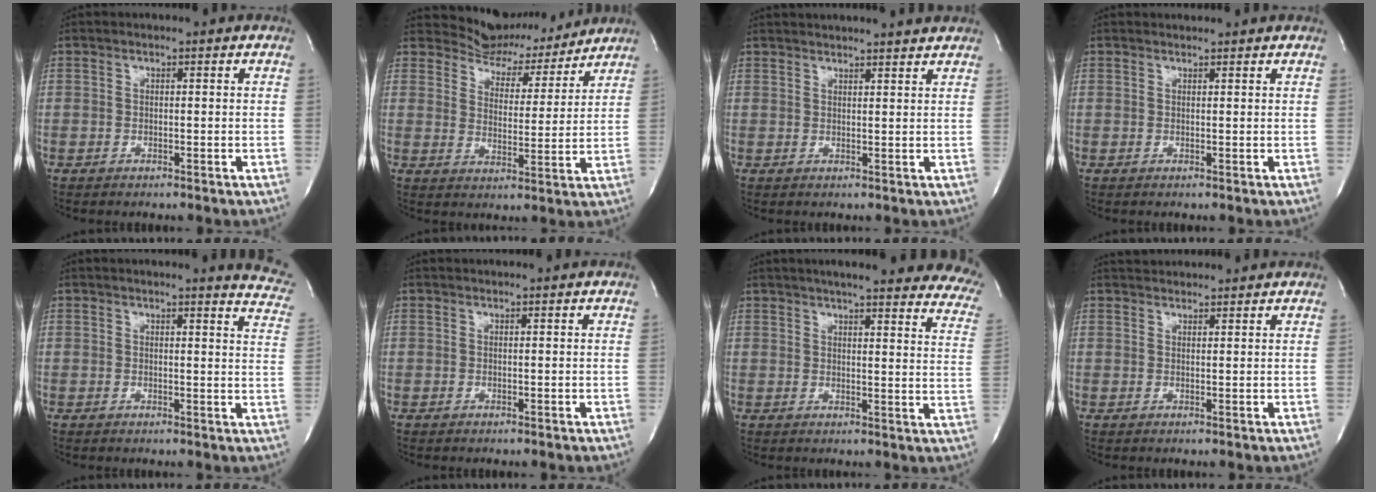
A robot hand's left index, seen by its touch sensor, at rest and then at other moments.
{"total": 10.1, "force": [9.5, 3.2, 0.1], "torque": [0.005, -0.012, 0.133]}
{"total": 12.0, "force": [11.6, 0.9, 3.1], "torque": [-0.043, 0.021, 0.142]}
{"total": 2.5, "force": [2.4, 0.4, 0.2], "torque": [-0.010, 0.015, 0.030]}
{"total": 8.7, "force": [8.5, 0.5, 1.9], "torque": [-0.002, -0.073, 0.057]}
{"total": 1.3, "force": [1.3, 0.1, 0.2], "torque": [-0.007, 0.011, 0.017]}
{"total": 24.6, "force": [20.8, 4.1, 12.5], "torque": [-0.148, -0.041, 0.221]}
{"total": 5.3, "force": [5.2, 1.0, 0.8], "torque": [-0.011, 0.028, 0.069]}